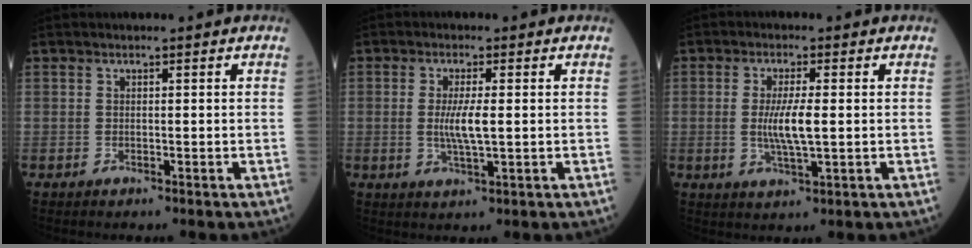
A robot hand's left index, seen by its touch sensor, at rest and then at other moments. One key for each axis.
{"total": 4.2, "fx": 0.0, "fy": 0.5, "fz": 4.1, "tx": -0.080, "ty": -0.008, "tz": 0.001}
{"total": 5.2, "fx": -0.1, "fy": 0.6, "fz": 5.2, "tx": -0.100, "ty": -0.009, "tz": -0.002}